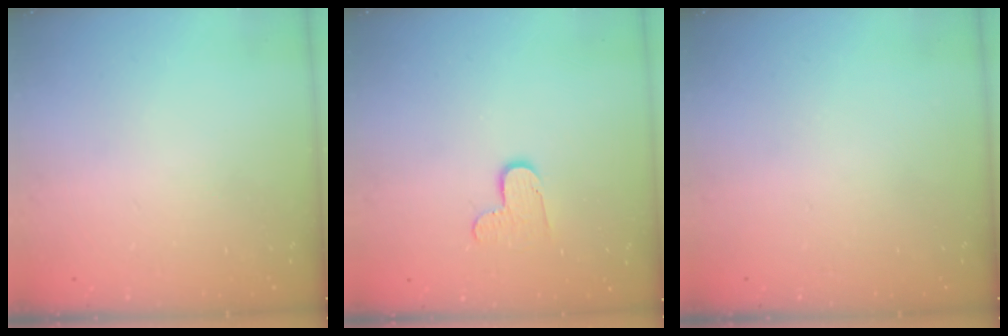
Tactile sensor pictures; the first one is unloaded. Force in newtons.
{"total": 7.7, "press": 7.6, "slide": 0.4}
{"total": 0.0}